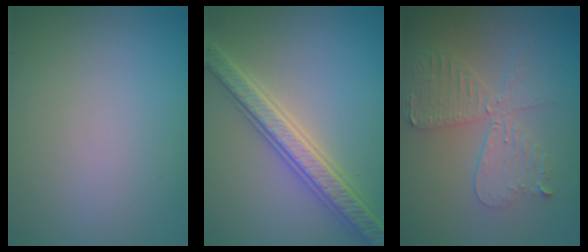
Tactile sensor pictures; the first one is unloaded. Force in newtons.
{"total": 5.5, "press": 5.4, "slide": 1.1}
{"total": 4.4, "press": 3.8, "slide": 2.1}